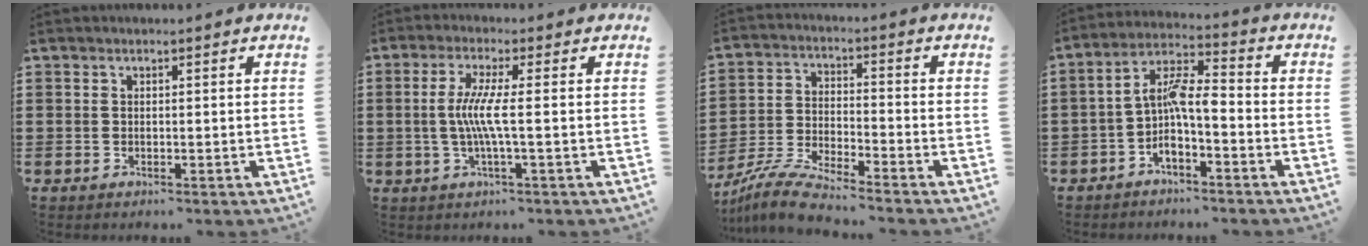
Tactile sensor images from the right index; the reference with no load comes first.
{"total": 5.5, "force": [-0.4, -0.1, 5.5], "torque": [-0.116, -0.012, -0.016]}
{"total": 7.2, "force": [-6.9, -0.1, 2.2], "torque": [-0.060, -0.004, -0.139]}
{"total": 6.6, "force": [-1.5, 2.4, 6.0], "torque": [-0.132, -0.001, -0.035]}